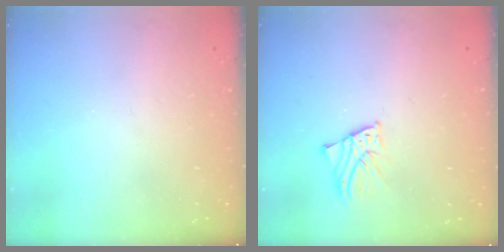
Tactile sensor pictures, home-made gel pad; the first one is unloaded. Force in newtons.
{"total": 2.3, "press": 2.3, "slide": 0.1}